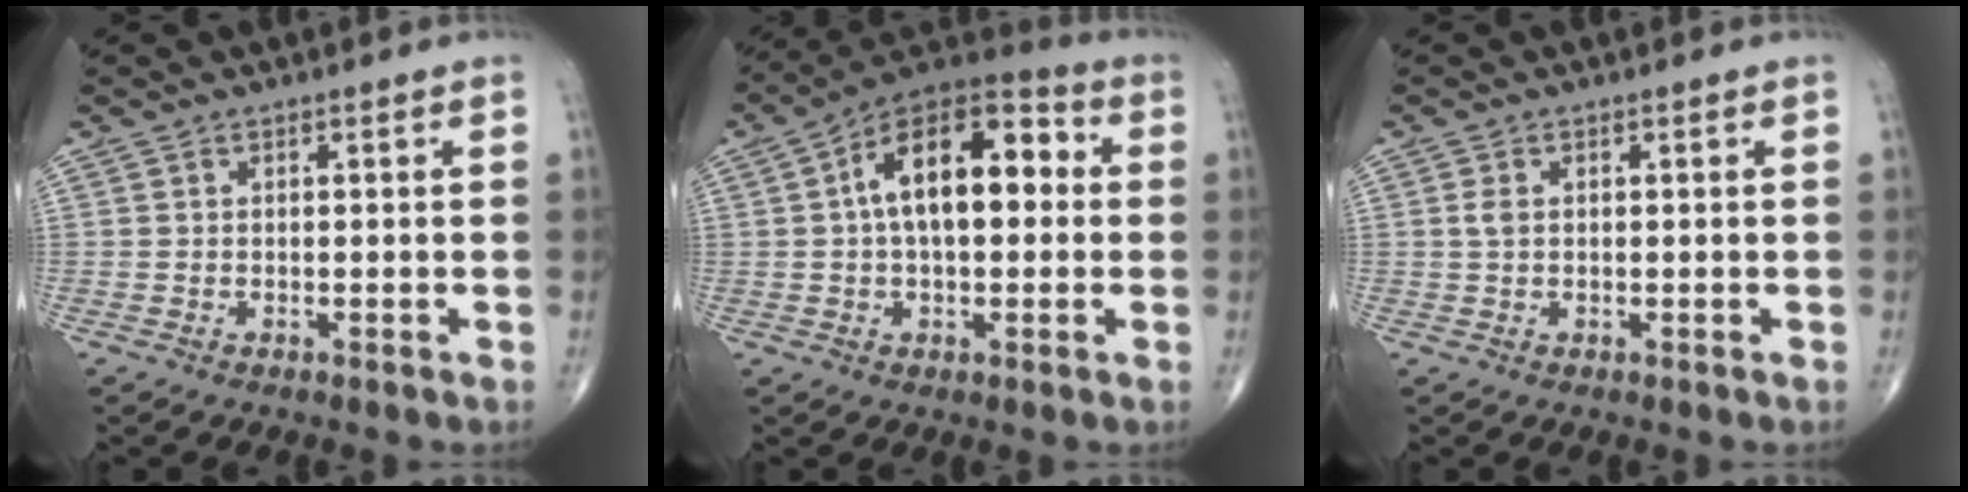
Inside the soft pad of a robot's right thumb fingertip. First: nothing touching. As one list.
[{"total": 16.6, "force": [2.2, 8.7, 14.0], "torque": [-0.210, 0.039, 0.025]}, {"total": 1.5, "force": [0.2, 0.9, 1.1], "torque": [-0.025, 0.001, 0.005]}]